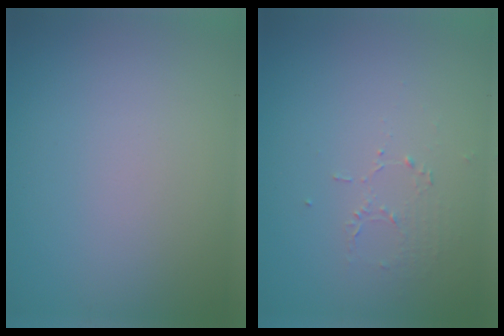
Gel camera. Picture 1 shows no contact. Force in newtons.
{"total": 1.0, "press": 0.5, "slide": 0.9}